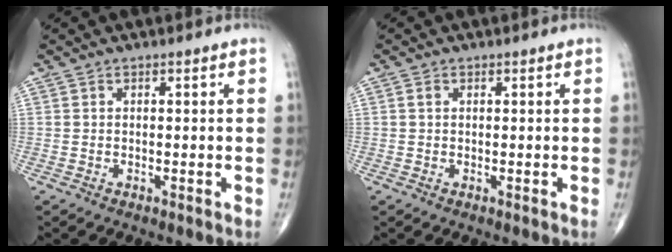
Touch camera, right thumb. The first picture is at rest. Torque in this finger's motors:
{"motor_torque": [-0.30, 0.11, -0.49, -0.16, 0.01]}